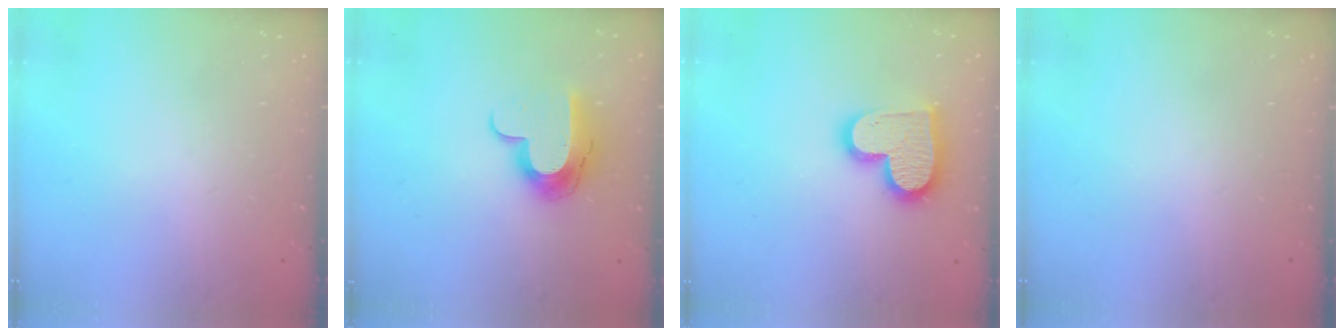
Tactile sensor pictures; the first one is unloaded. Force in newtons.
{"total": 12.0, "press": 11.9, "slide": 0.9}
{"total": 15.9, "press": 15.8, "slide": 1.5}
{"total": 0.0}